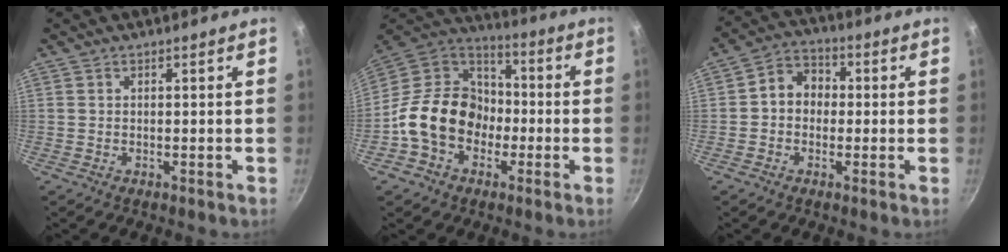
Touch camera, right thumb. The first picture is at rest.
{"total": 17.6, "force": [-4.3, 13.9, 9.9], "torque": [-0.128, 0.054, -0.089]}
{"total": 6.9, "force": [-0.1, 5.7, 3.8], "torque": [-0.031, 0.019, -0.018]}